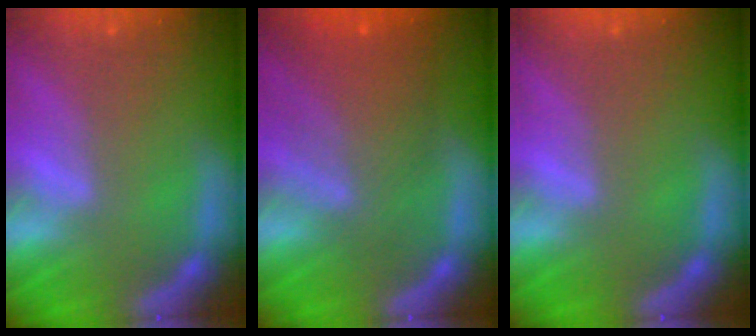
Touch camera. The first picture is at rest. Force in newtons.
{"total": 6.6}
{"total": 0.0}